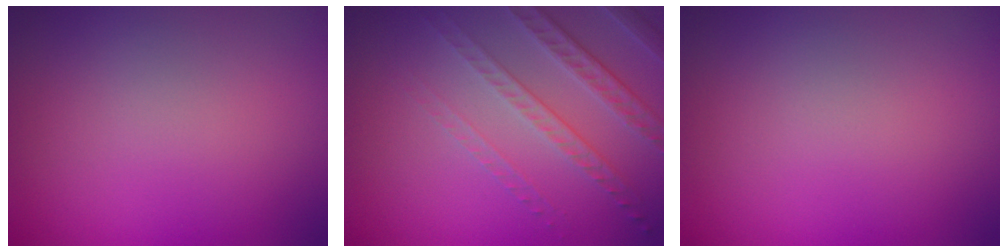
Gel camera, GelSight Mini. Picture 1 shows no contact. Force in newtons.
{"total": 4.8, "press": 3.1, "slide": 3.7}
{"total": 0.0}